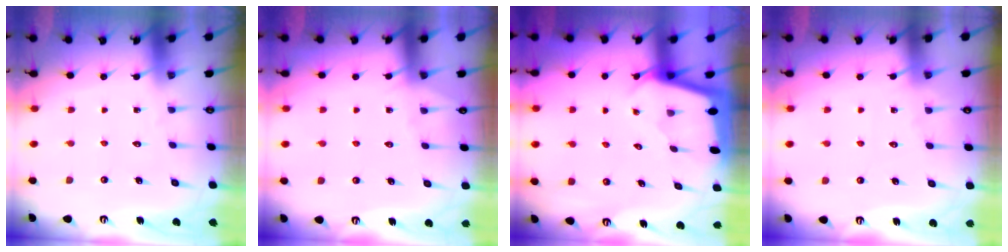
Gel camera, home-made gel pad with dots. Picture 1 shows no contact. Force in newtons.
{"total": 3.0, "press": 3.0, "slide": 0.4}
{"total": 2.1, "press": 2.1, "slide": 0.2}
{"total": 4.6, "press": 4.5, "slide": 0.6}